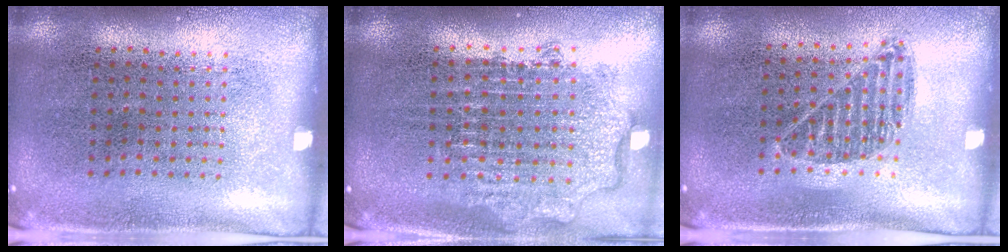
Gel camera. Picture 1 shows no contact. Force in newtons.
{"total": 1.9, "press": 1.5, "slide": 1.2}
{"total": 0.9, "press": 0.8, "slide": 0.4}